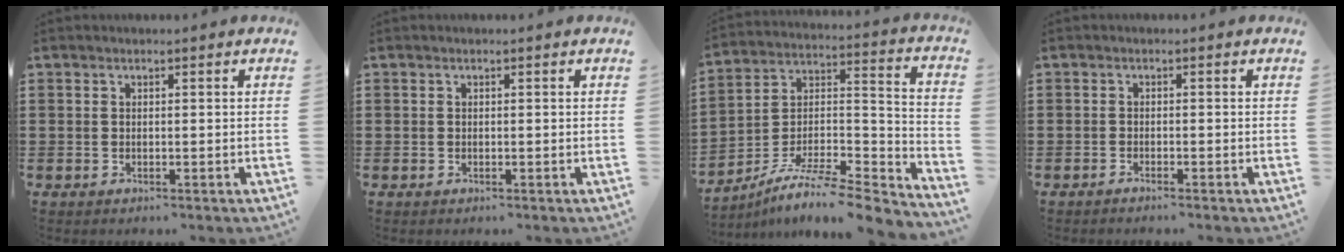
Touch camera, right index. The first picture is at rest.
{"total": 0.0}
{"total": 8.3, "force": [-6.9, 1.5, 4.3], "torque": [-0.072, 0.003, -0.137]}
{"total": 0.9, "force": [-0.8, -0.1, 0.2], "torque": [-0.005, -0.002, -0.016]}